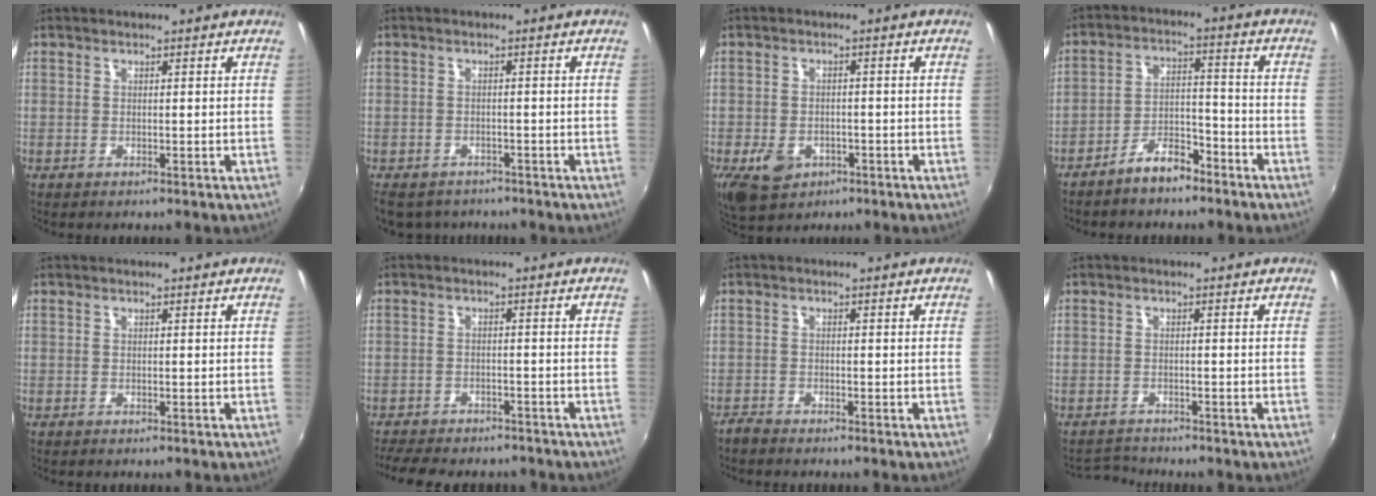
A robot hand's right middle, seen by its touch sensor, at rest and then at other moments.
{"total": 6.9, "force": [-5.5, 3.4, 2.2], "torque": [-0.055, -0.015, -0.081]}
{"total": 7.8, "force": [-3.6, 5.5, 4.2], "torque": [-0.095, -0.014, -0.054]}
{"total": 7.0, "force": [-5.5, 2.7, 3.4], "torque": [-0.069, 0.022, -0.089]}
{"total": 0.0}
{"total": 11.0, "force": [-9.5, 3.6, 4.2], "torque": [-0.101, -0.017, -0.141]}
{"total": 1.8, "force": [-1.7, 0.3, 0.3], "torque": [-0.014, -0.005, -0.036]}
{"total": 2.5, "force": [-2.4, 0.2, -0.3], "torque": [-0.007, -0.001, -0.049]}